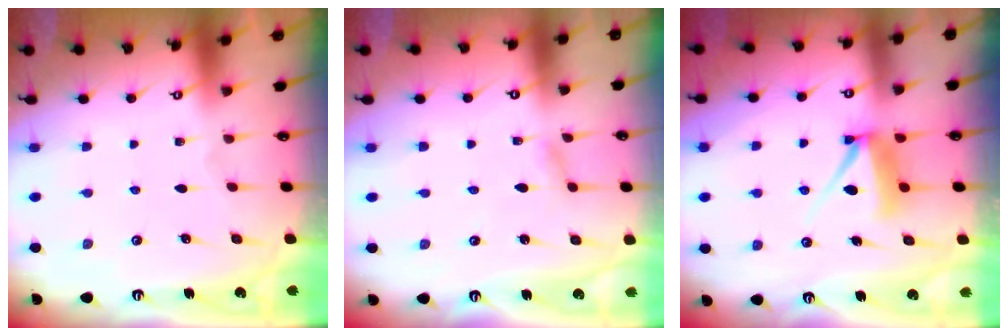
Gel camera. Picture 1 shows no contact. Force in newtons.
{"total": 2.5, "press": 2.5, "slide": 0.2}
{"total": 7.8, "press": 7.7, "slide": 0.8}